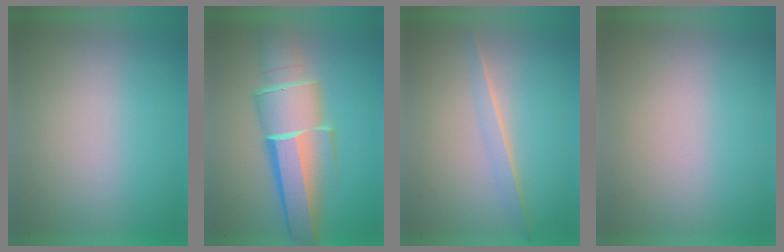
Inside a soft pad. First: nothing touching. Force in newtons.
{"total": 8.1}
{"total": 1.3}
{"total": 0.0}